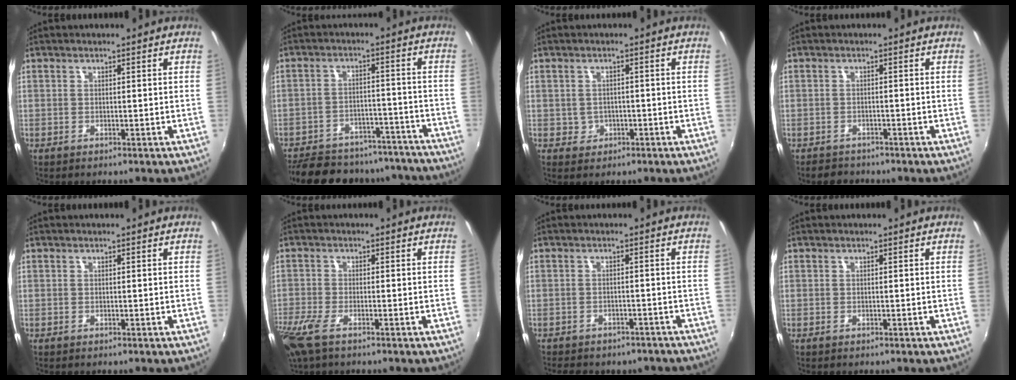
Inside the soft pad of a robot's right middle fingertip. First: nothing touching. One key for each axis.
{"total": 22.9, "fx": -19.7, "fy": 8.6, "fz": 8.0, "tx": -0.174, "ty": 0.030, "tz": -0.251}
{"total": 3.0, "fx": -0.8, "fy": 2.8, "fz": 0.5, "tx": -0.014, "ty": 0.001, "tz": -0.008}
{"total": 2.6, "fx": -2.2, "fy": 1.5, "fz": 0.1, "tx": -0.011, "ty": 0.000, "tz": -0.039}
{"total": 0.0}
{"total": 7.4, "fx": -4.7, "fy": 2.5, "fz": 5.2, "tx": -0.129, "ty": -0.028, "tz": -0.093}
{"total": 8.7, "fx": -7.2, "fy": 3.8, "fz": 2.9, "tx": -0.068, "ty": -0.014, "tz": -0.090}
{"total": 0.0}